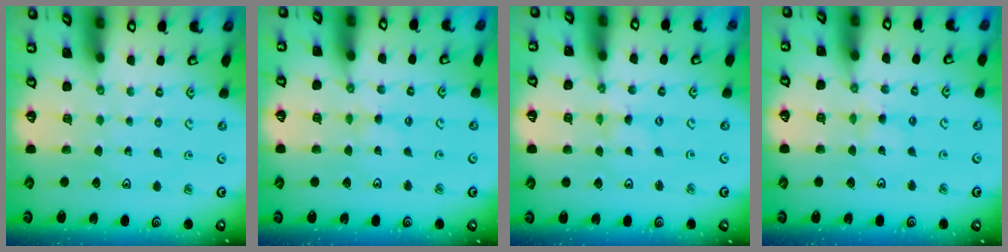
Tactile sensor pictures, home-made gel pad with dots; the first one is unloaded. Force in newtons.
{"total": 1.5, "press": 1.5, "slide": 0.3}
{"total": 0.0}
{"total": 2.3, "press": 2.3, "slide": 0.4}